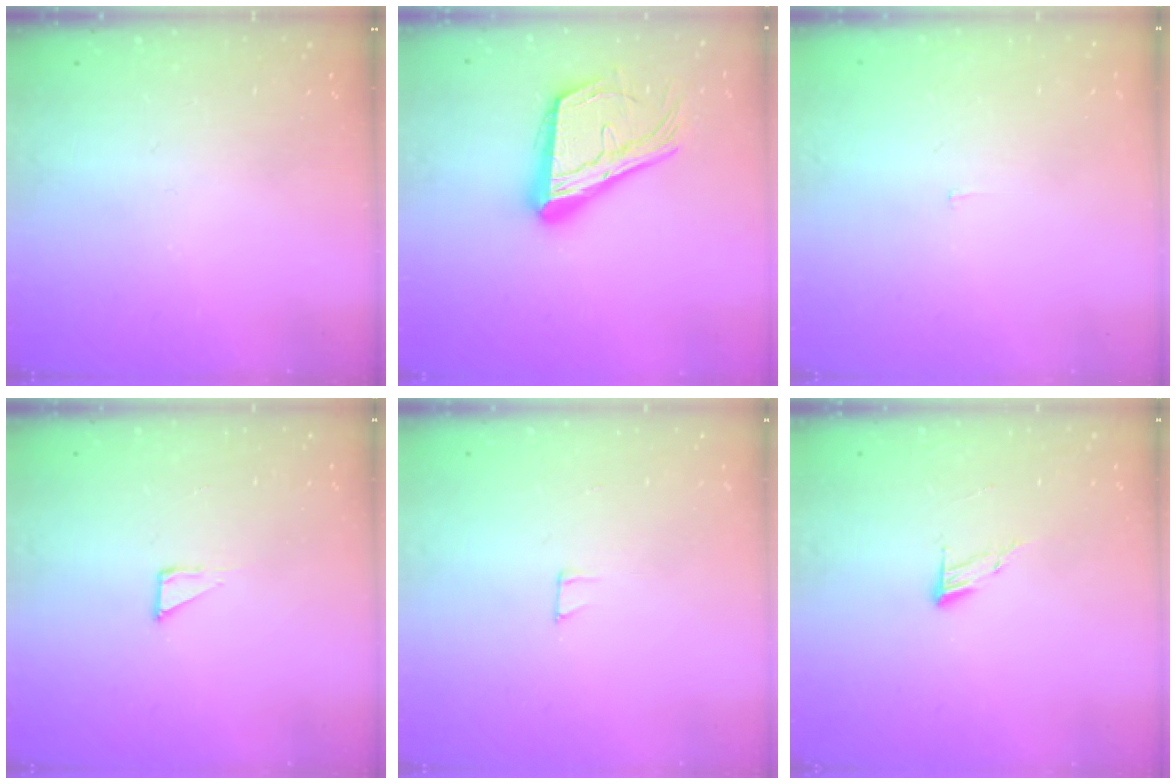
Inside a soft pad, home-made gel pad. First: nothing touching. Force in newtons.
{"total": 21.0, "press": 20.9, "slide": 2.7}
{"total": 1.9, "press": 1.9, "slide": 0.1}
{"total": 2.3, "press": 2.3, "slide": 0.1}
{"total": 4.3, "press": 4.3, "slide": 0.4}
{"total": 5.0, "press": 4.9, "slide": 0.5}